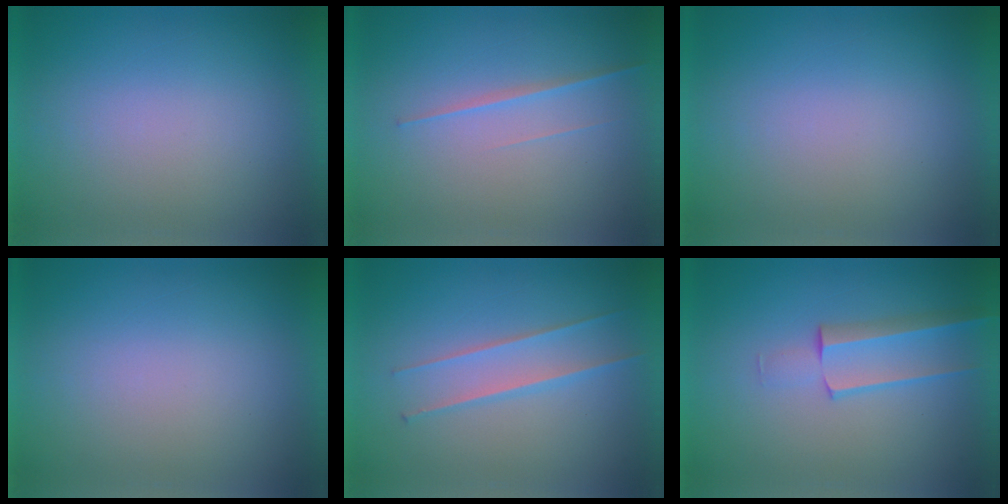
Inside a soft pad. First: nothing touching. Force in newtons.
{"total": 1.8}
{"total": 1.1}
{"total": 1.3}
{"total": 2.3}
{"total": 3.1}